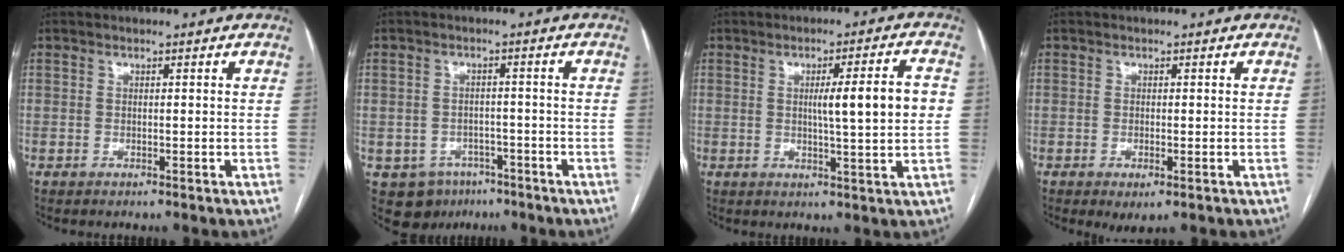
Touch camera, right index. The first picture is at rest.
{"total": 7.5, "force": [-4.1, 6.0, 1.9], "torque": [-0.032, 0.009, -0.050]}
{"total": 8.4, "force": [0.7, -0.1, 8.3], "torque": [-0.123, 0.005, 0.010]}
{"total": 2.3, "force": [-1.1, 0.7, 1.9], "torque": [-0.027, -0.005, -0.010]}